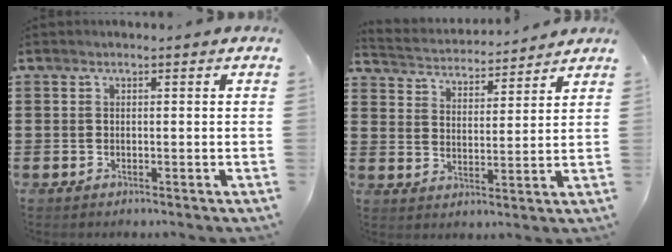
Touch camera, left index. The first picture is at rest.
{"total": 3.4, "force": [3.4, 0.2, -0.2], "torque": [-0.018, -0.027, 0.055]}